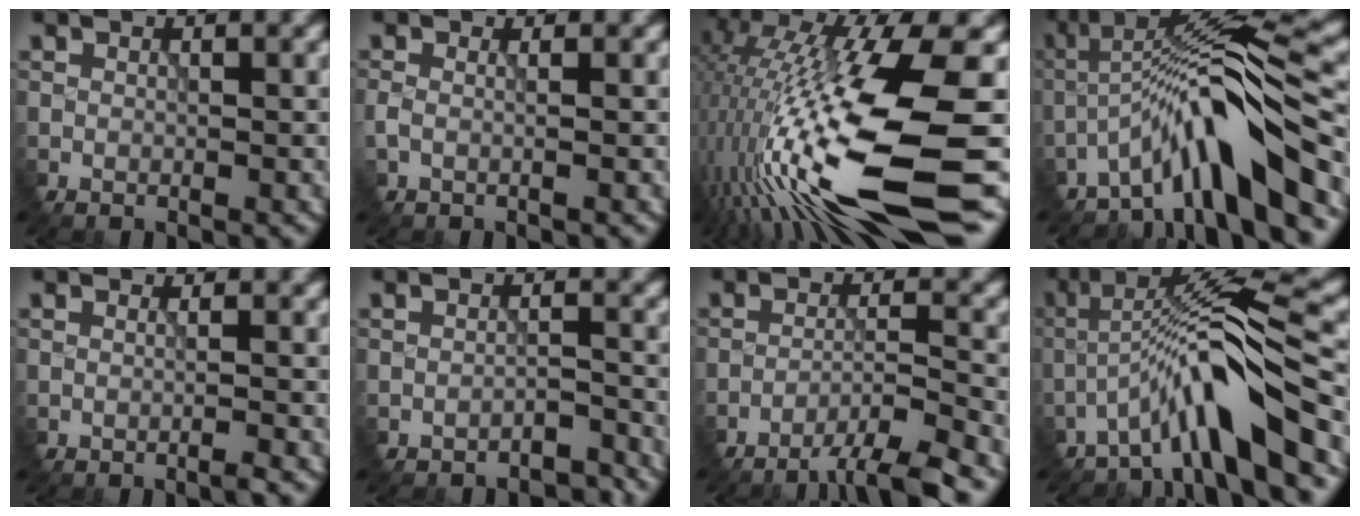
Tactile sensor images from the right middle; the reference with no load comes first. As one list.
[{"total": 1.2, "force": [0.0, 0.5, 1.1], "torque": [-0.021, 0.003, -0.001]}, {"total": 18.2, "force": [-4.5, 4.3, 17.0], "torque": [-0.350, -0.005, -0.073]}, {"total": 8.9, "force": [-5.4, 1.1, 7.0], "torque": [-0.114, 0.021, -0.098]}, {"total": 1.1, "force": [-0.2, 0.3, 1.0], "torque": [-0.015, 0.002, -0.011]}, {"total": 2.0, "force": [-1.9, 0.3, 0.5], "torque": [-0.005, 0.005, -0.033]}, {"total": 5.5, "force": [-4.2, 0.5, 3.5], "torque": [-0.050, 0.003, -0.074]}, {"total": 8.2, "force": [-4.8, 0.8, 6.6], "torque": [-0.113, 0.022, -0.089]}]